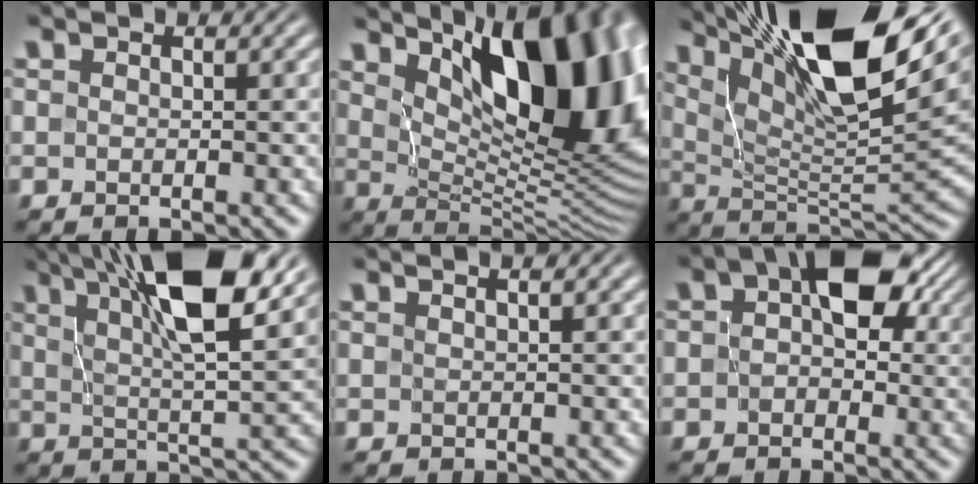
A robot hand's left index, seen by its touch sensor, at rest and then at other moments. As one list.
[{"total": 13.9, "force": [5.2, 6.0, 11.4], "torque": [-0.157, 0.003, 0.091]}, {"total": 15.7, "force": [9.4, 4.1, 11.9], "torque": [-0.203, 0.016, 0.167]}, {"total": 11.1, "force": [5.6, 2.3, 9.3], "torque": [-0.151, 0.015, 0.091]}, {"total": 0.9, "force": [0.8, -0.1, 0.5], "torque": [-0.017, 0.001, 0.009]}, {"total": 8.3, "force": [2.3, 5.0, 6.2], "torque": [-0.072, 0.023, 0.020]}]